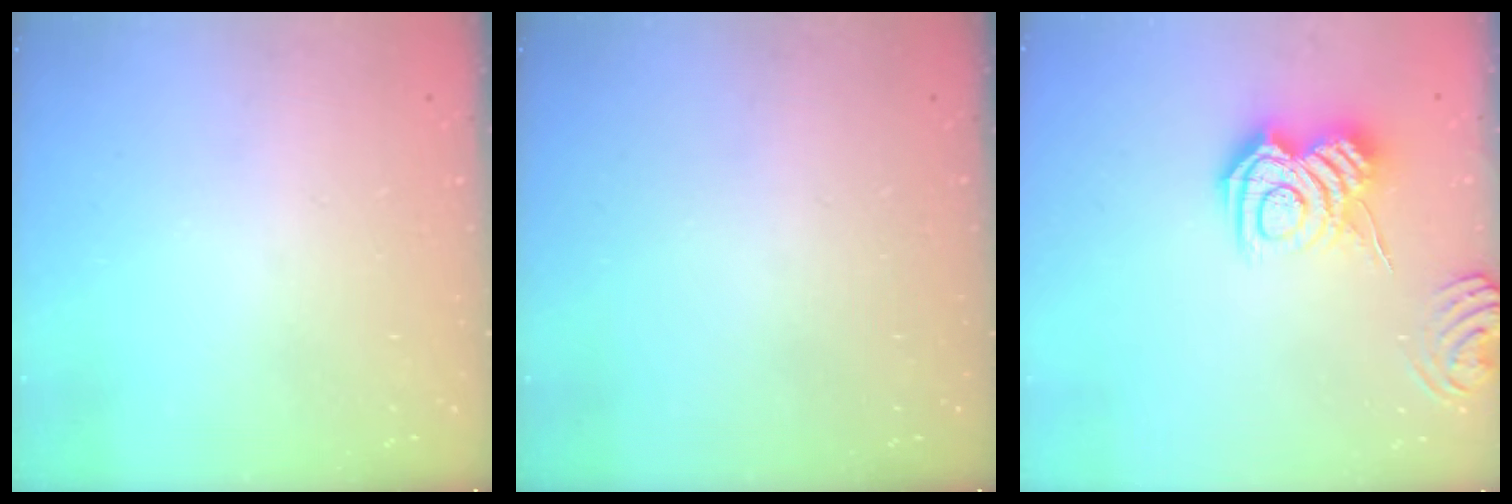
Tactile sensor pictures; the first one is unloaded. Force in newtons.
{"total": 0.0}
{"total": 9.6, "press": 9.6, "slide": 0.4}